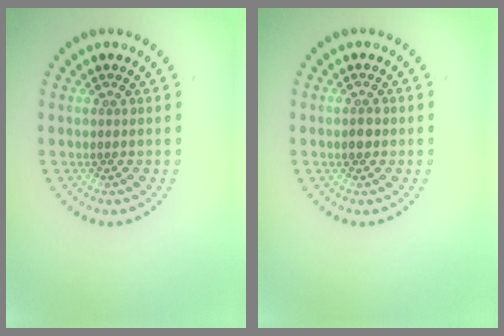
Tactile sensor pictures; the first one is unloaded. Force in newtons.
{"total": 1.0, "press": 1.0, "slide": 0.1}